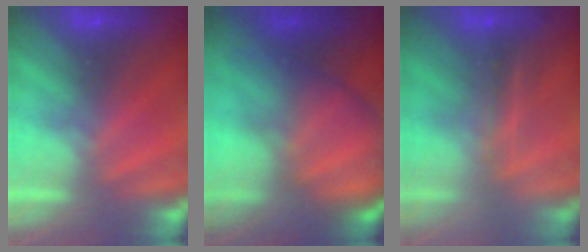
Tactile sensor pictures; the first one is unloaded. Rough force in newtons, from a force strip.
{"total": 9.4}
{"total": 2.6}